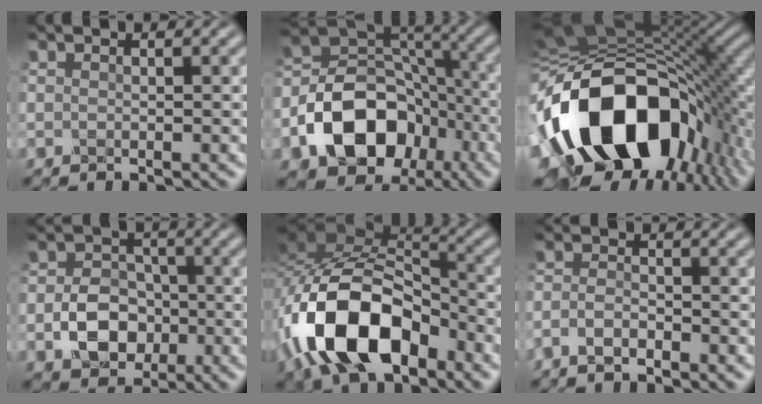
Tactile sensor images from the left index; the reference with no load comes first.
{"total": 11.7, "force": [-5.2, 8.1, 6.6], "torque": [-0.116, 0.005, -0.094]}
{"total": 18.6, "force": [-6.2, 11.9, 12.9], "torque": [-0.238, -0.009, -0.104]}
{"total": 5.2, "force": [-1.7, 4.0, 3.0], "torque": [-0.050, -0.002, -0.030]}
{"total": 13.0, "force": [-6.2, 6.7, 9.3], "torque": [-0.190, 0.002, -0.124]}
{"total": 1.9, "force": [-1.6, 0.5, 1.0], "torque": [-0.024, 0.004, -0.037]}